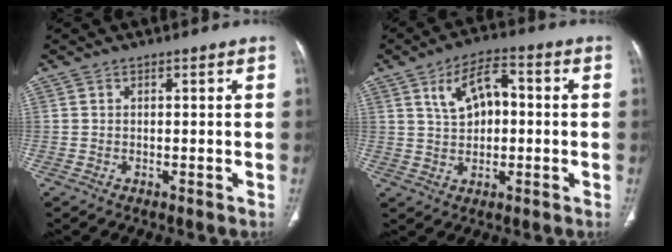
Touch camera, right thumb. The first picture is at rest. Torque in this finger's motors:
{"motor_torque": [0.02, 0.02, 0.03, -0.03, 0.07]}